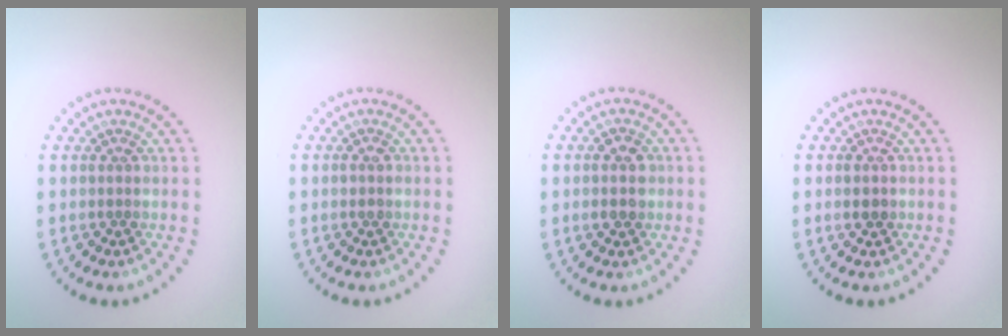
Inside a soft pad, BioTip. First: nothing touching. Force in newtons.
{"total": 0.8, "press": 0.8, "slide": 0.2}
{"total": 2.7, "press": 2.7, "slide": 0.0}
{"total": 1.5, "press": 1.5, "slide": 0.1}